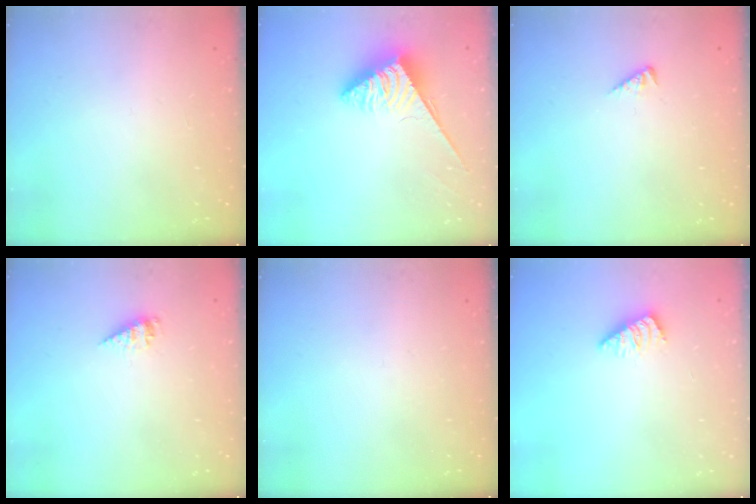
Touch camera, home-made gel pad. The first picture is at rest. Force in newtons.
{"total": 3.9, "press": 3.8, "slide": 0.6}
{"total": 2.1, "press": 2.1, "slide": 0.4}
{"total": 3.4, "press": 3.4, "slide": 0.3}
{"total": 0.0}
{"total": 0.7, "press": 0.7, "slide": 0.2}